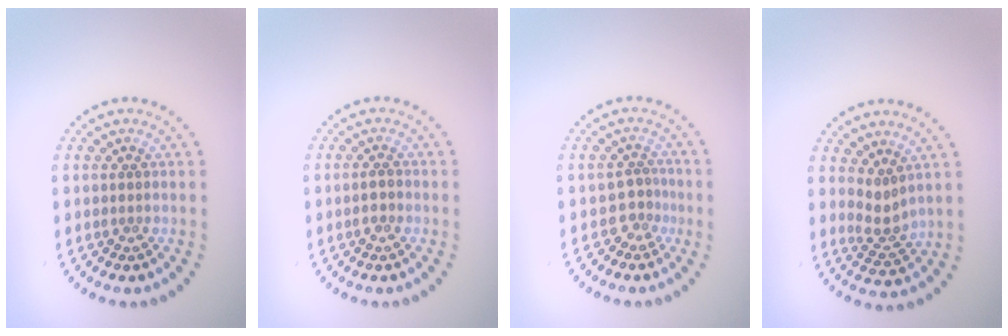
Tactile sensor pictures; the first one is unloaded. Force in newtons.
{"total": 1.2, "press": 1.1, "slide": 0.3}
{"total": 1.7, "press": 1.2, "slide": 1.3}
{"total": 2.2, "press": 1.6, "slide": 1.5}